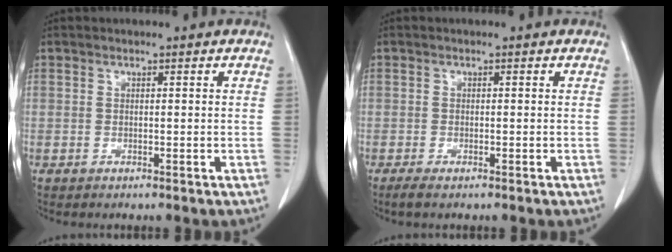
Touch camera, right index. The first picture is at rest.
{"total": 2.1, "force": [-1.2, 0.7, 1.6], "torque": [-0.042, -0.005, -0.024]}